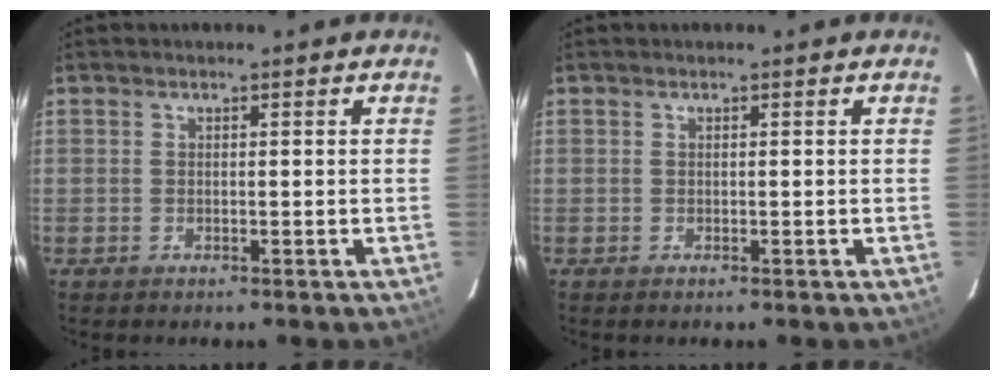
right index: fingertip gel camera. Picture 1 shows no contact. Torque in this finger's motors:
{"motor_torque": [-0.13, 0.10, -0.56, -0.09]}